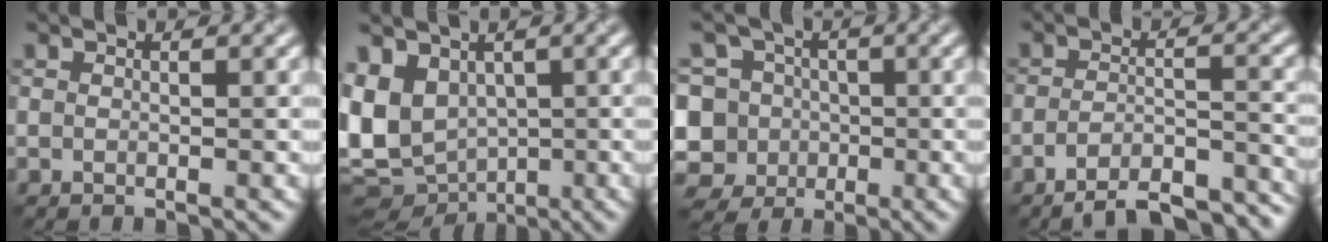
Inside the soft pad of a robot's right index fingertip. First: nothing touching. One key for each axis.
{"total": 9.5, "fx": -0.5, "fy": 7.3, "fz": 6.0, "tx": -0.125, "ty": -0.020, "tz": 0.007}
{"total": 10.3, "fx": -2.5, "fy": 9.5, "fz": 3.3, "tx": -0.086, "ty": 0.024, "tz": -0.073}
{"total": 8.2, "fx": -6.8, "fy": 2.0, "fz": 4.2, "tx": -0.065, "ty": -0.001, "tz": -0.102}